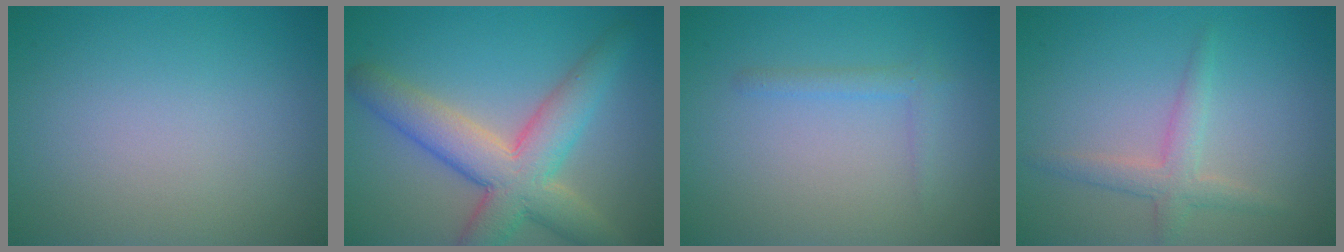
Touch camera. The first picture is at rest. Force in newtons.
{"total": 7.5, "press": 7.5, "slide": 0.6}
{"total": 1.1, "press": 1.1, "slide": 0.1}
{"total": 2.4, "press": 2.4, "slide": 0.1}